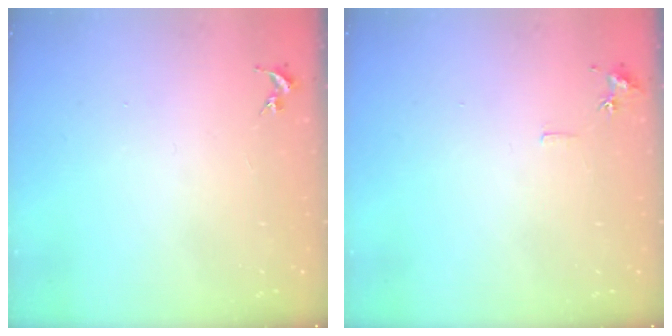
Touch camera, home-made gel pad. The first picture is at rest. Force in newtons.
{"total": 5.6, "press": 5.6, "slide": 0.7}